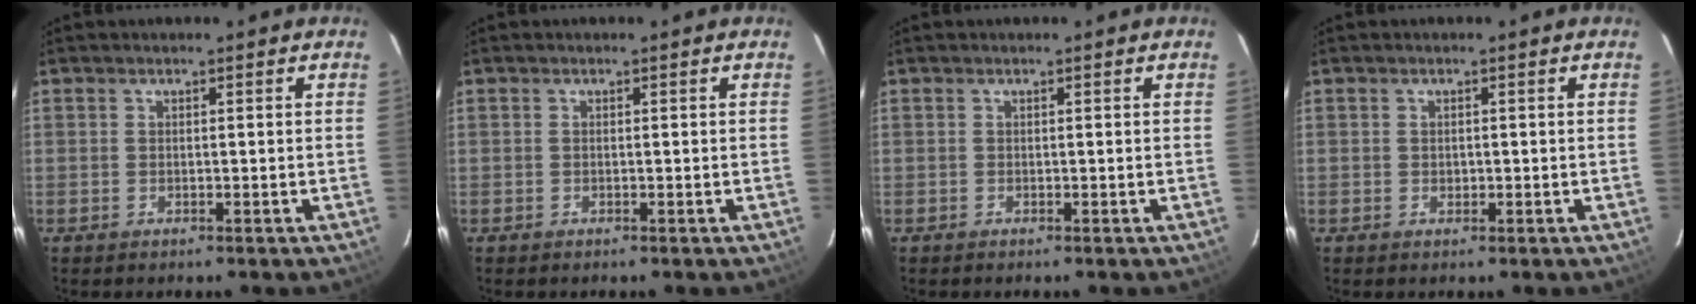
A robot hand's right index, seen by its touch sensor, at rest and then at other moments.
{"total": 0.0}
{"total": 0.0}
{"total": 1.0, "force": [0.0, 0.8, 0.4], "torque": [-0.004, 0.003, 0.001]}